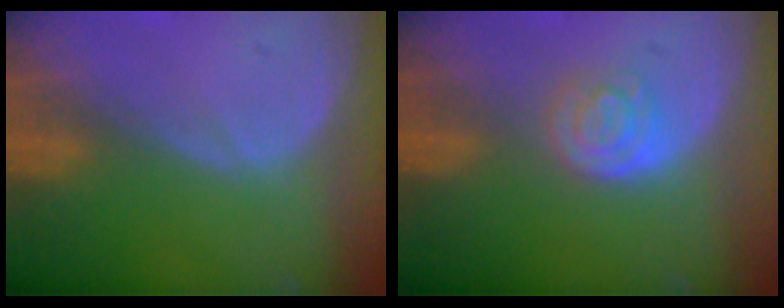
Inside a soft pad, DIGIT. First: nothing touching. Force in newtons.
{"total": 4.0, "press": 3.6, "slide": 1.7}